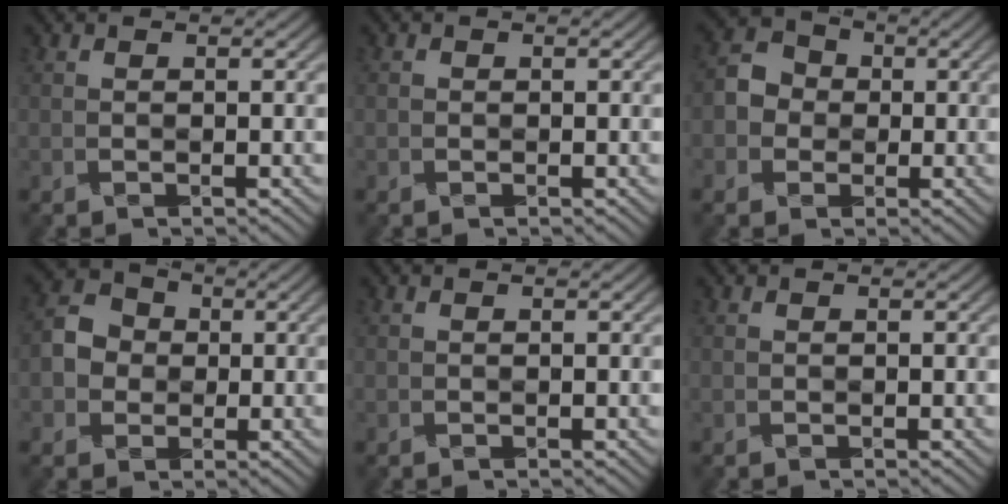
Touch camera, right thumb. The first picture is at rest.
{"total": 0.6, "force": [-0.1, 0.5, 0.2], "torque": [-0.003, 0.001, -0.003]}
{"total": 4.6, "force": [-0.7, 4.3, 1.6], "torque": [-0.034, 0.011, -0.026]}
{"total": 5.3, "force": [-0.5, 4.8, 2.1], "torque": [-0.049, 0.012, -0.024]}
{"total": 0.0}
{"total": 0.0}